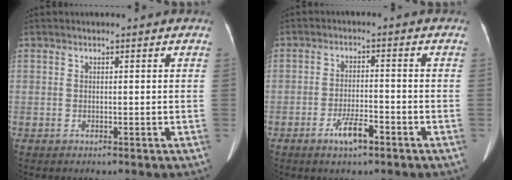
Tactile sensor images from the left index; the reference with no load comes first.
{"total": 4.4, "force": [-2.8, 0.9, 3.3], "torque": [-0.063, -0.001, -0.048]}